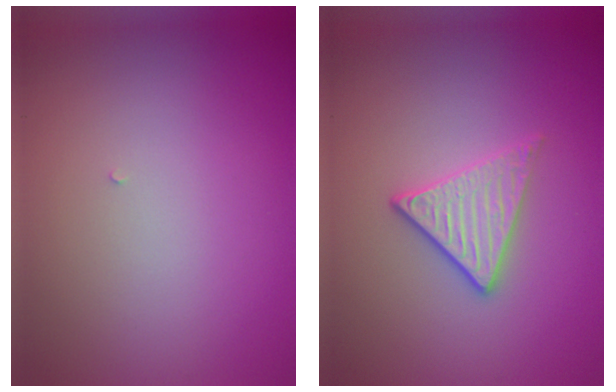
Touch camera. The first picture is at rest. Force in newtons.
{"total": 2.8, "press": 2.5, "slide": 1.2}